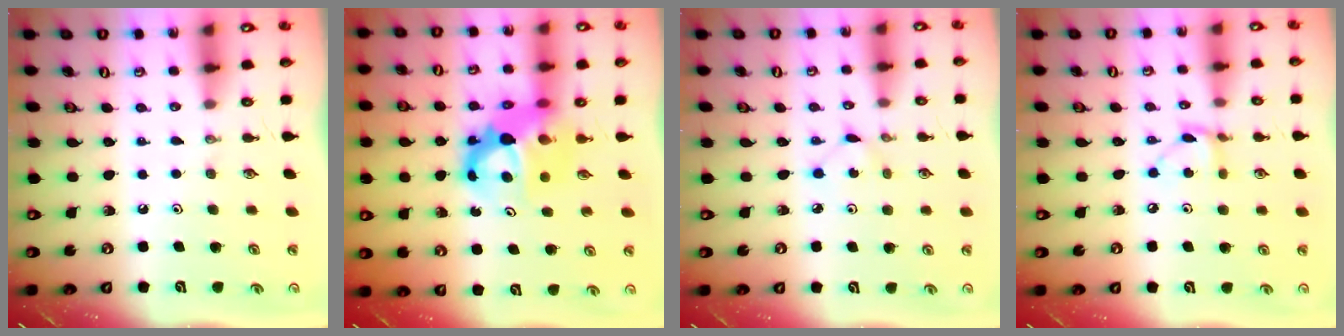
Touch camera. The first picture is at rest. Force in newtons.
{"total": 9.6, "press": 9.5, "slide": 0.9}
{"total": 2.6, "press": 2.6, "slide": 0.3}
{"total": 5.0, "press": 5.0, "slide": 0.2}